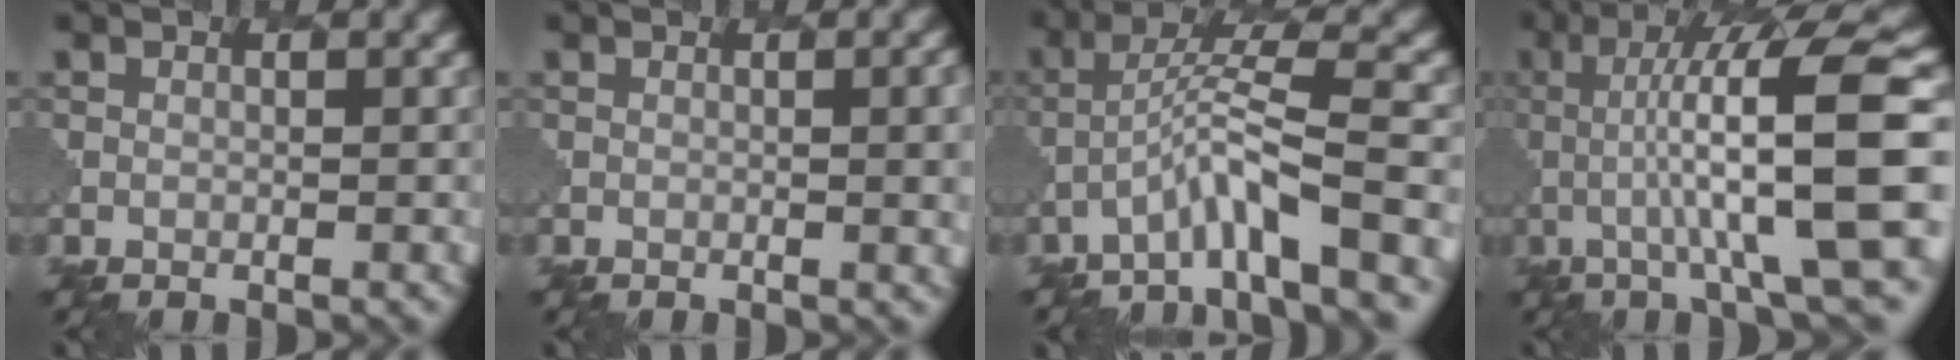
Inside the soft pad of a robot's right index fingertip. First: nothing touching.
{"total": 3.3, "force": [0.3, 1.1, 3.1], "torque": [-0.031, 0.002, 0.000]}
{"total": 5.2, "force": [-2.6, 0.3, 4.5], "torque": [-0.086, 0.014, -0.060]}
{"total": 11.6, "force": [0.4, 1.9, 11.5], "torque": [-0.172, 0.019, 0.001]}